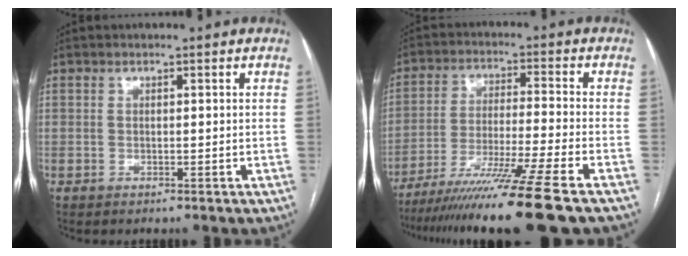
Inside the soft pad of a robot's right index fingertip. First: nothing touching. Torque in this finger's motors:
{"motor_torque": [1.34, -0.80, 1.05, 0.21]}